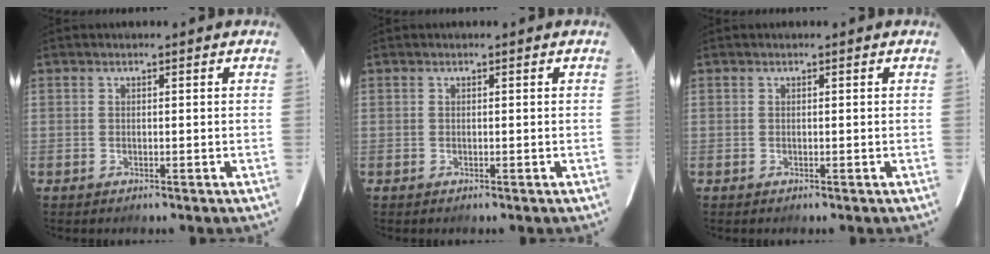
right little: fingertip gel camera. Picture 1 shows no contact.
{"total": 0.0}
{"total": 0.0}